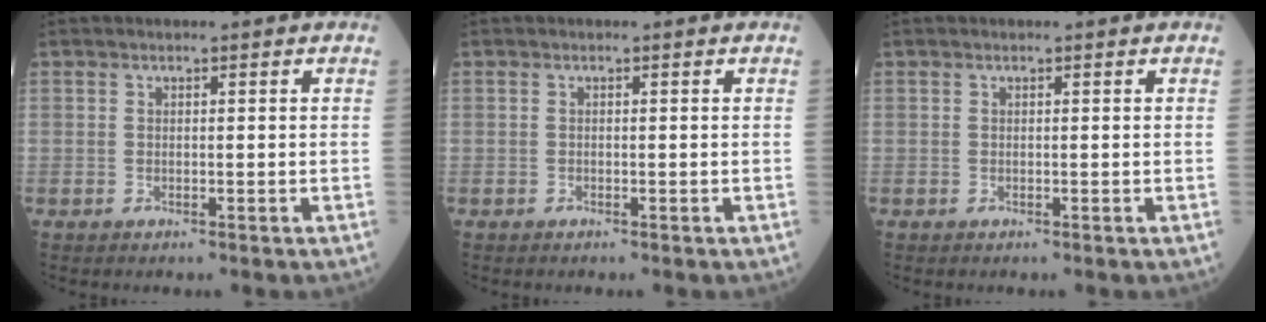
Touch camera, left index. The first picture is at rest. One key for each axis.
{"total": 0.0}
{"total": 0.0}